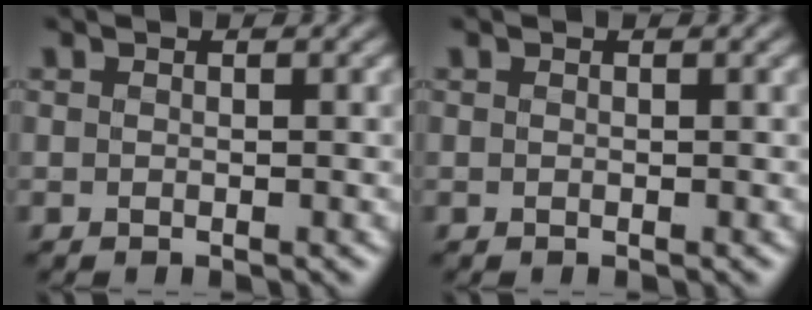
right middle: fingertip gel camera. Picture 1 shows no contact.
{"total": 0.0}